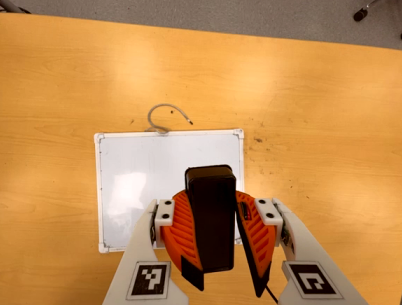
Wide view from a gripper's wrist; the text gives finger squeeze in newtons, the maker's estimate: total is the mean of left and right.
{"total": 11.0, "left": 10.7, "right": 11.3}